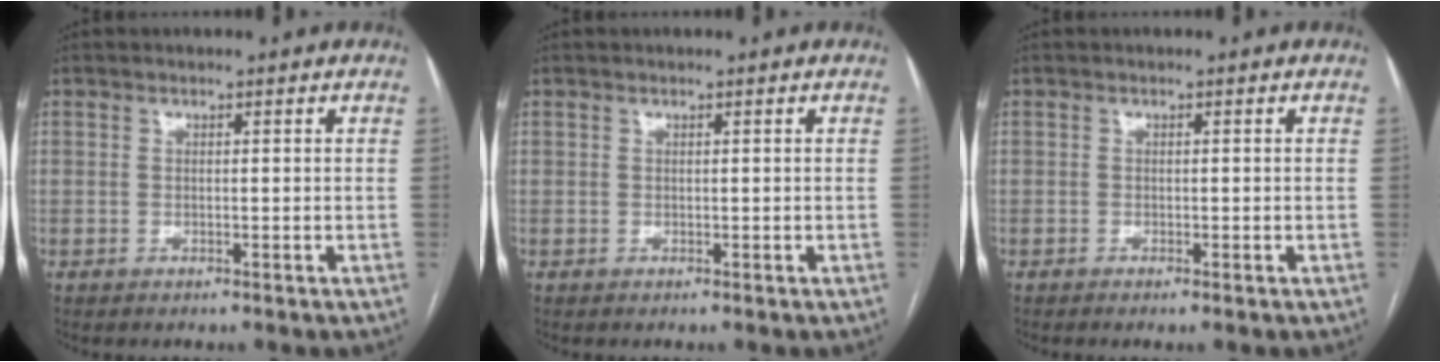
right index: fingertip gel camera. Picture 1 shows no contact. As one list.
[{"total": 0.0}, {"total": 1.0, "force": [-0.6, -0.1, 0.7], "torque": [-0.016, -0.002, -0.010]}]